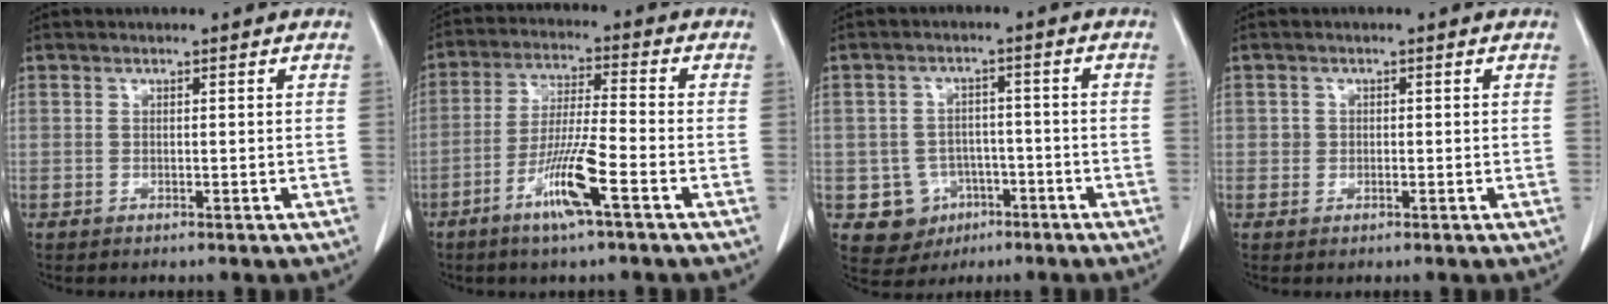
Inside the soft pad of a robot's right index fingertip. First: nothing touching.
{"total": 7.5, "force": [-3.6, -0.1, 6.5], "torque": [-0.127, -0.008, -0.072]}
{"total": 6.7, "force": [-2.5, 6.1, 1.2], "torque": [-0.018, 0.010, -0.025]}
{"total": 1.1, "force": [0.0, 1.1, 0.2], "torque": [0.003, 0.004, -0.001]}